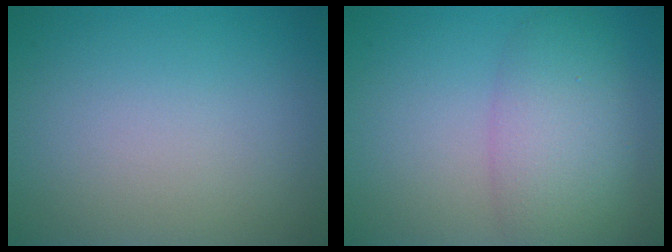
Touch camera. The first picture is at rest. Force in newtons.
{"total": 5.8, "press": 5.8, "slide": 0.1}